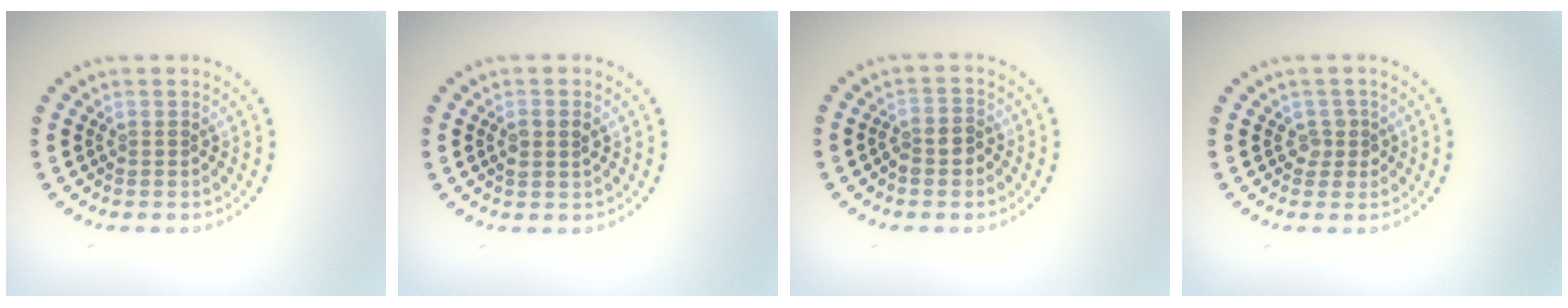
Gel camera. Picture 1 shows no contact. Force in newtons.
{"total": 1.6, "press": 1.6, "slide": 0.4}
{"total": 2.1, "press": 1.8, "slide": 1.1}
{"total": 1.3, "press": 1.1, "slide": 0.8}